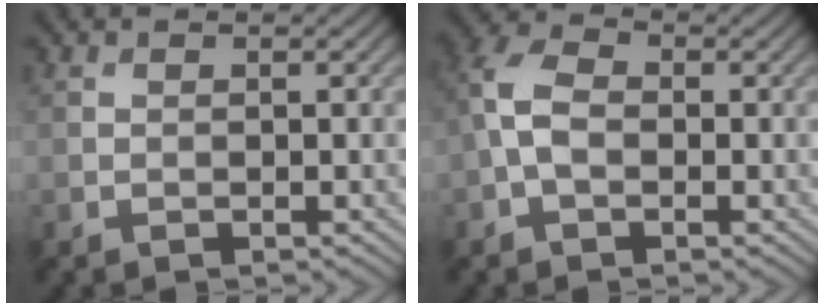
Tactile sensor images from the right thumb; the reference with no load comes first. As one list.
[{"total": 5.2, "force": [-0.4, 3.5, 3.9], "torque": [-0.097, 0.010, -0.021]}]